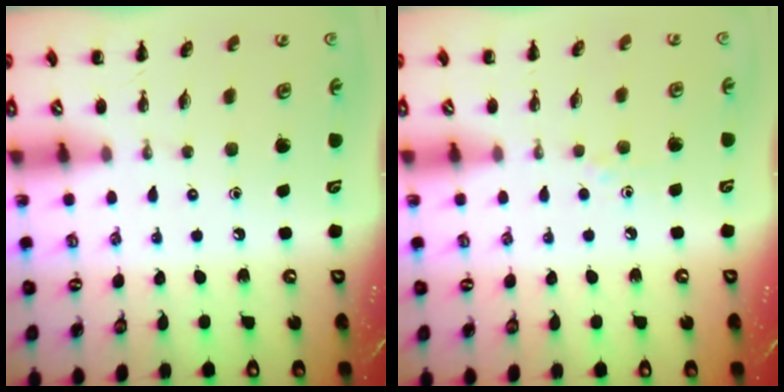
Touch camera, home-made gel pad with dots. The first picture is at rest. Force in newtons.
{"total": 3.0, "press": 2.7, "slide": 1.2}